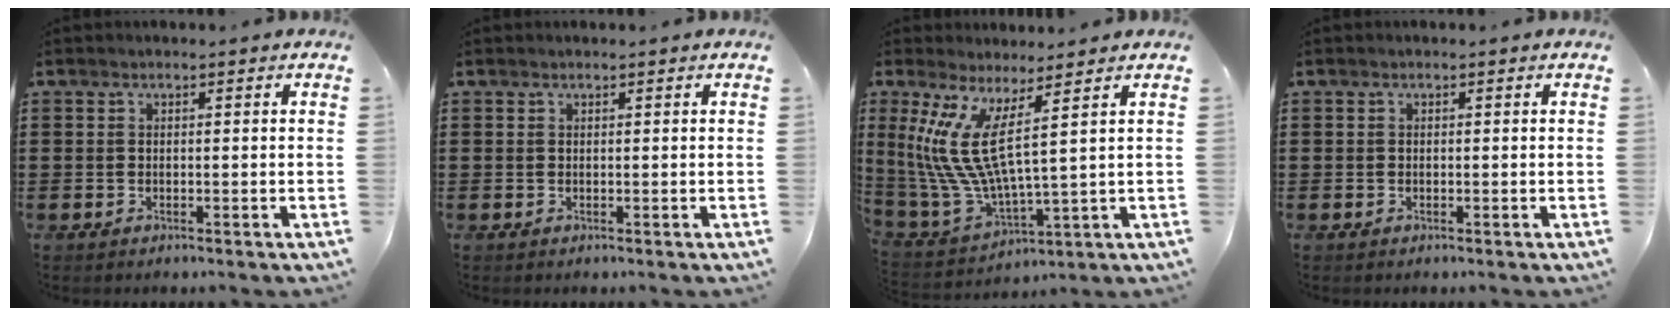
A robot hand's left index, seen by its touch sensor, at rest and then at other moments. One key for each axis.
{"total": 0.0}
{"total": 10.0, "fx": 4.6, "fy": 1.8, "fz": 8.7, "tx": -0.216, "ty": -0.039, "tz": 0.076}
{"total": 0.0}